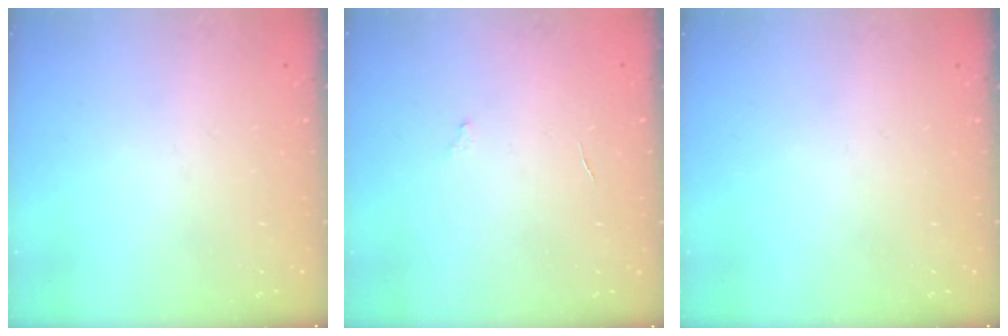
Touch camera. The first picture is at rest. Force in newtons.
{"total": 2.6, "press": 2.6, "slide": 0.2}
{"total": 0.0}